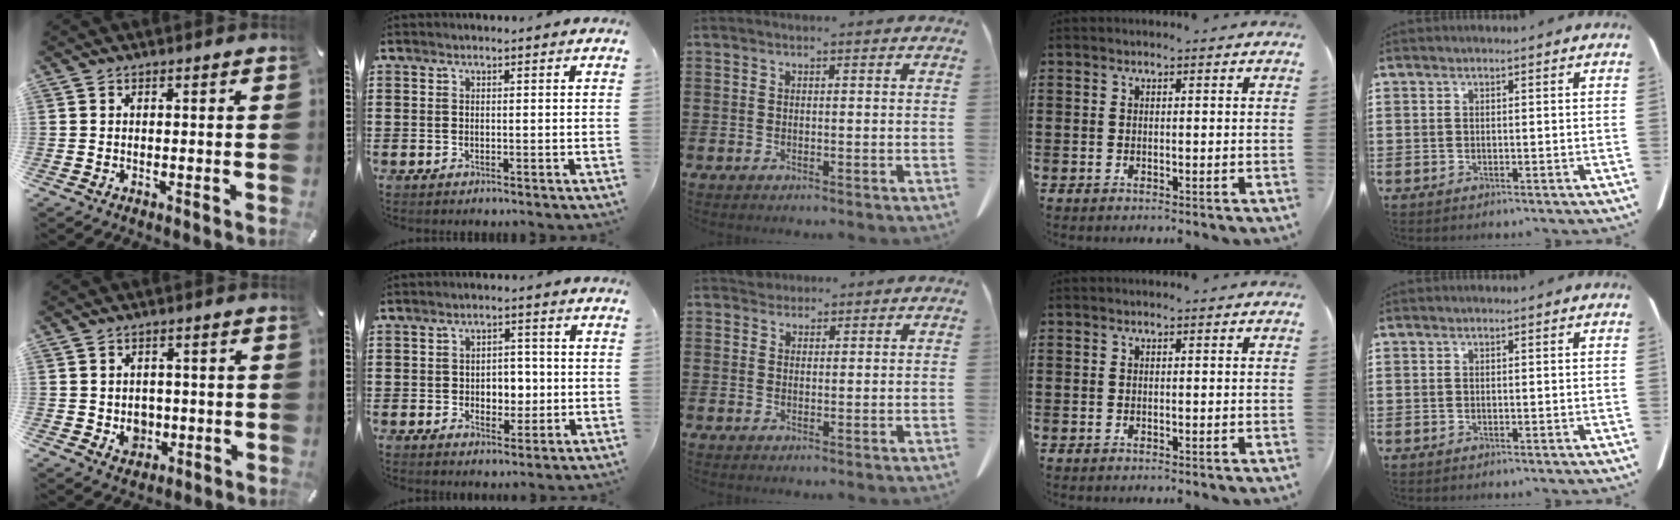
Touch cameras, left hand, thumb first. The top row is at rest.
{"thumb": {"total": 4.8, "force": [-0.4, 4.4, 1.9], "torque": [-0.012, 0.000, -0.008]}, "index": {"total": 3.9, "force": [-0.5, 3.0, 2.5], "torque": [-0.042, 0.002, -0.018]}, "middle": {"total": 2.0, "force": [1.8, 0.8, 0.0], "torque": [0.002, 0.000, 0.035]}}